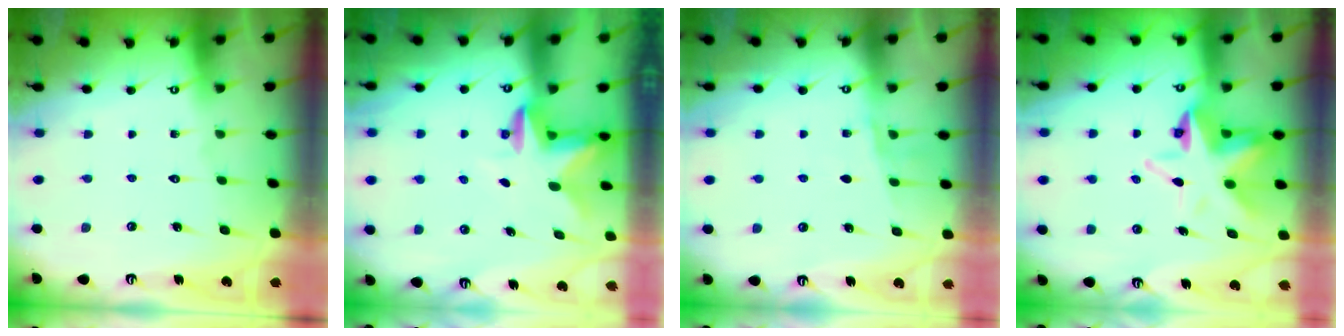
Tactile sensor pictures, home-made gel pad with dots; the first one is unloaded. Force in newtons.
{"total": 2.8, "press": 2.7, "slide": 0.5}
{"total": 3.9, "press": 3.7, "slide": 1.3}
{"total": 9.9, "press": 9.7, "slide": 1.9}